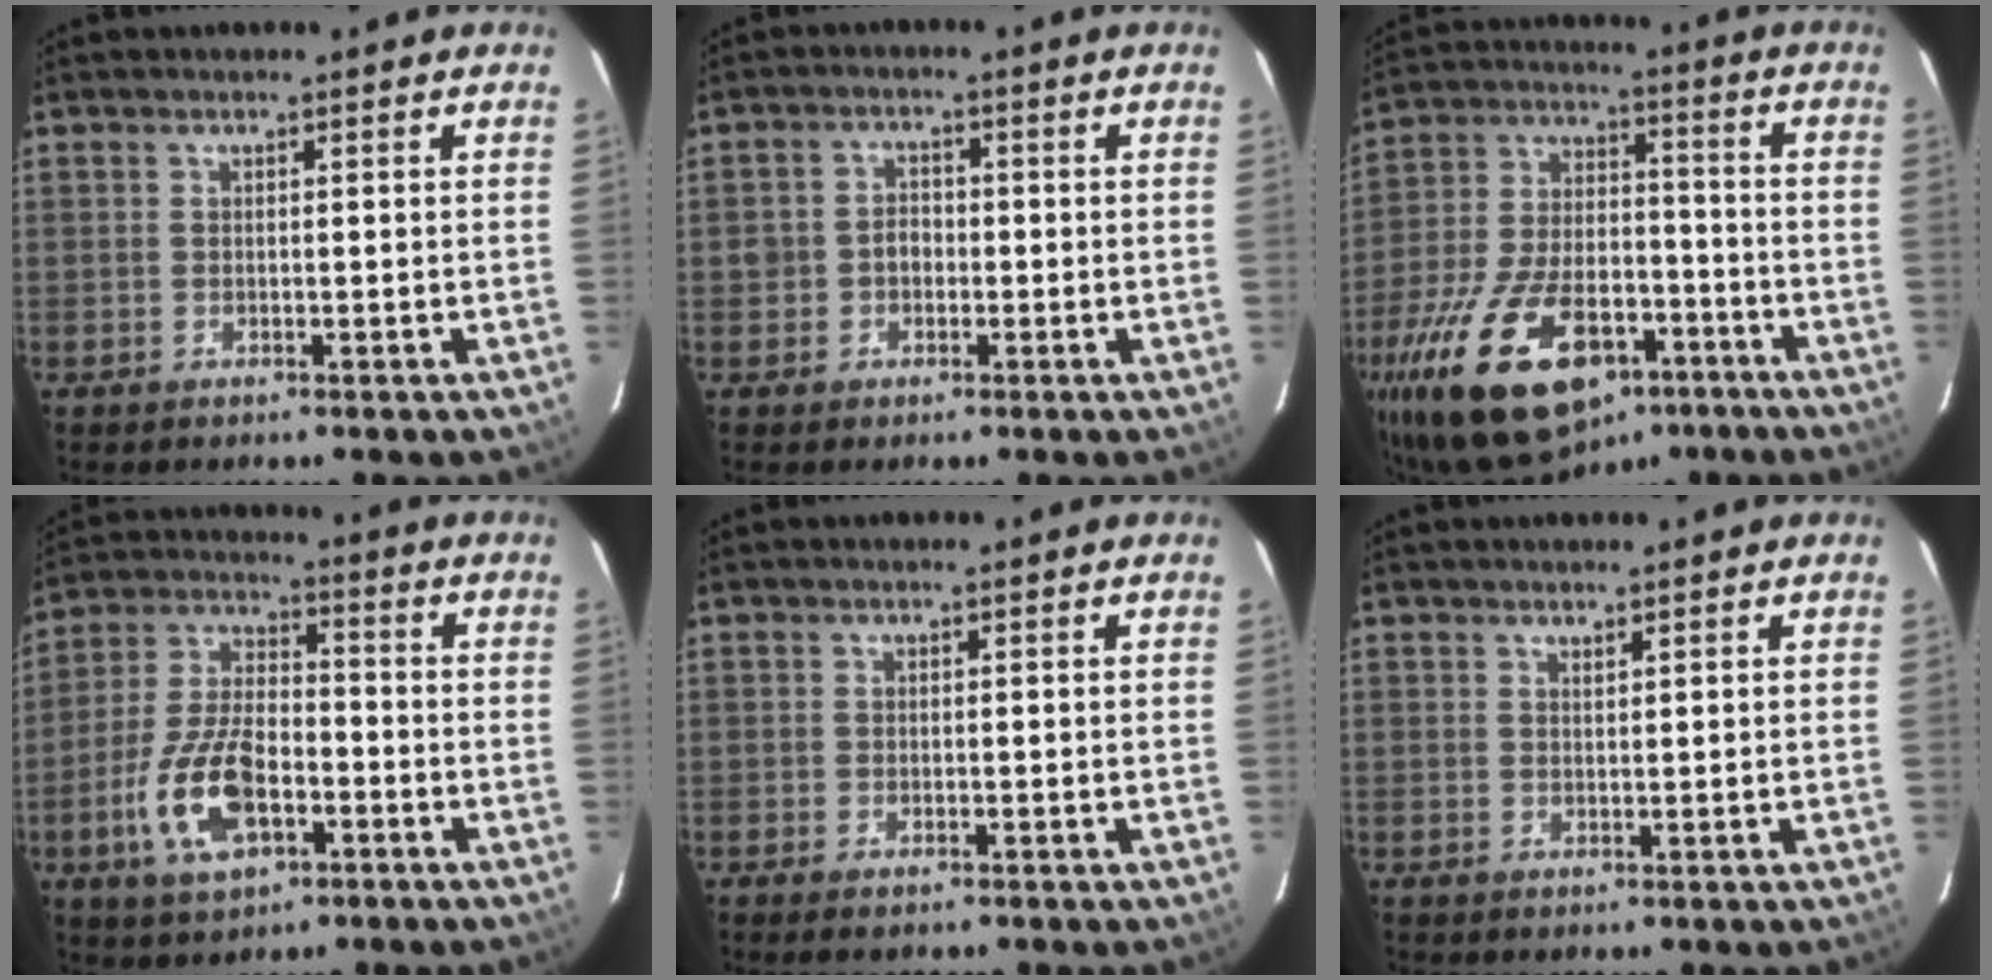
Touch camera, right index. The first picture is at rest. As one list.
[{"total": 3.4, "force": [-1.0, 3.0, 1.3], "torque": [-0.027, 0.009, -0.014]}, {"total": 26.8, "force": [-15.9, 13.4, 16.9], "torque": [-0.346, -0.019, -0.251]}, {"total": 14.0, "force": [-5.4, 6.9, 10.9], "torque": [-0.232, 0.003, -0.095]}, {"total": 1.3, "force": [-1.0, 0.4, 0.7], "torque": [-0.013, -0.006, -0.018]}, {"total": 0.6, "force": [0.5, 0.1, 0.1], "torque": [0.000, -0.001, 0.010]}]